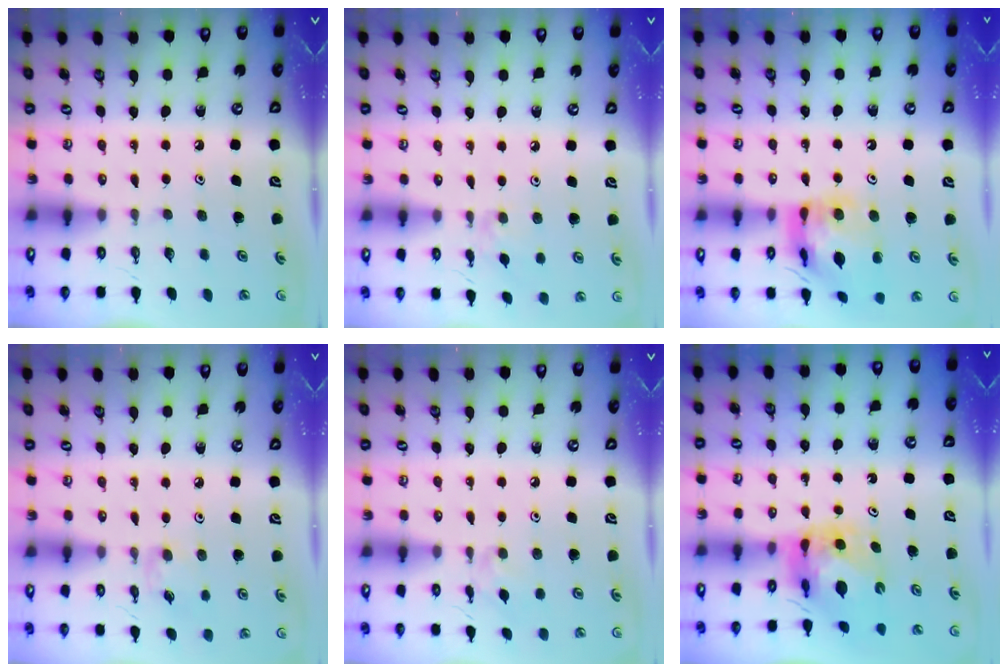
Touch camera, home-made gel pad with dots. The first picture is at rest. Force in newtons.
{"total": 2.5, "press": 2.5, "slide": 0.5}
{"total": 13.5, "press": 13.4, "slide": 1.5}
{"total": 3.6, "press": 3.6, "slide": 0.5}
{"total": 2.4, "press": 2.3, "slide": 0.5}
{"total": 9.5, "press": 9.5, "slide": 0.9}